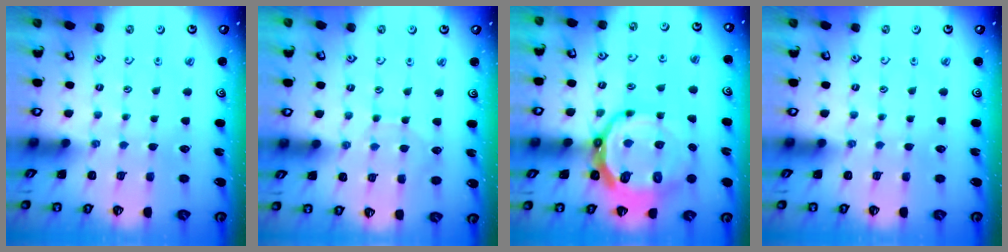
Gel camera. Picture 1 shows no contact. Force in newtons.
{"total": 4.4, "press": 4.4, "slide": 0.4}
{"total": 18.2, "press": 17.8, "slide": 3.8}
{"total": 0.0}